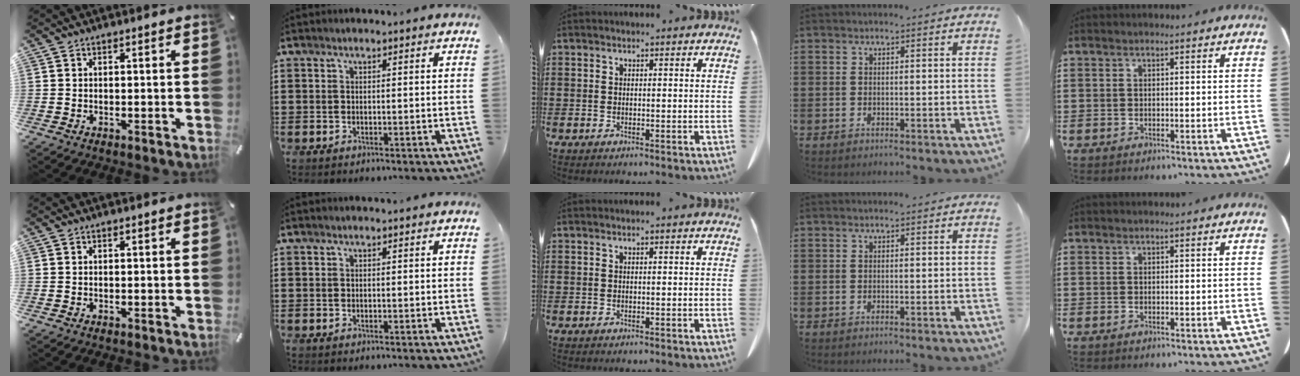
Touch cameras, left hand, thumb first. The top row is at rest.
{}